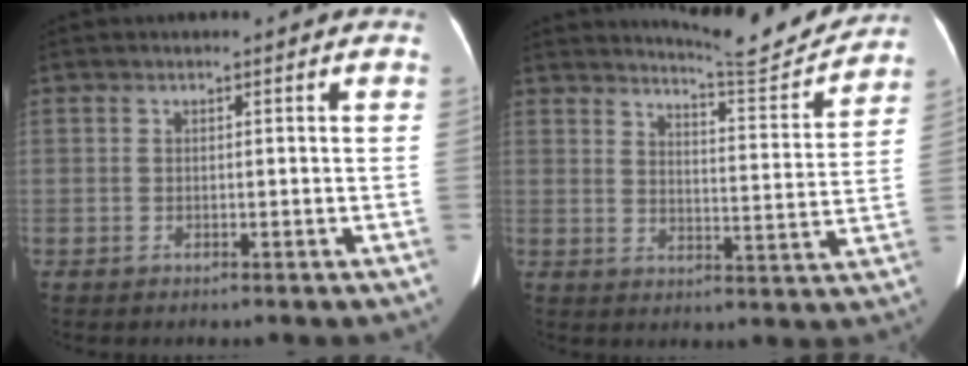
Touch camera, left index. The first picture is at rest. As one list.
[{"total": 11.5, "force": [11.3, -0.1, 1.9], "torque": [-0.031, -0.033, 0.149]}]